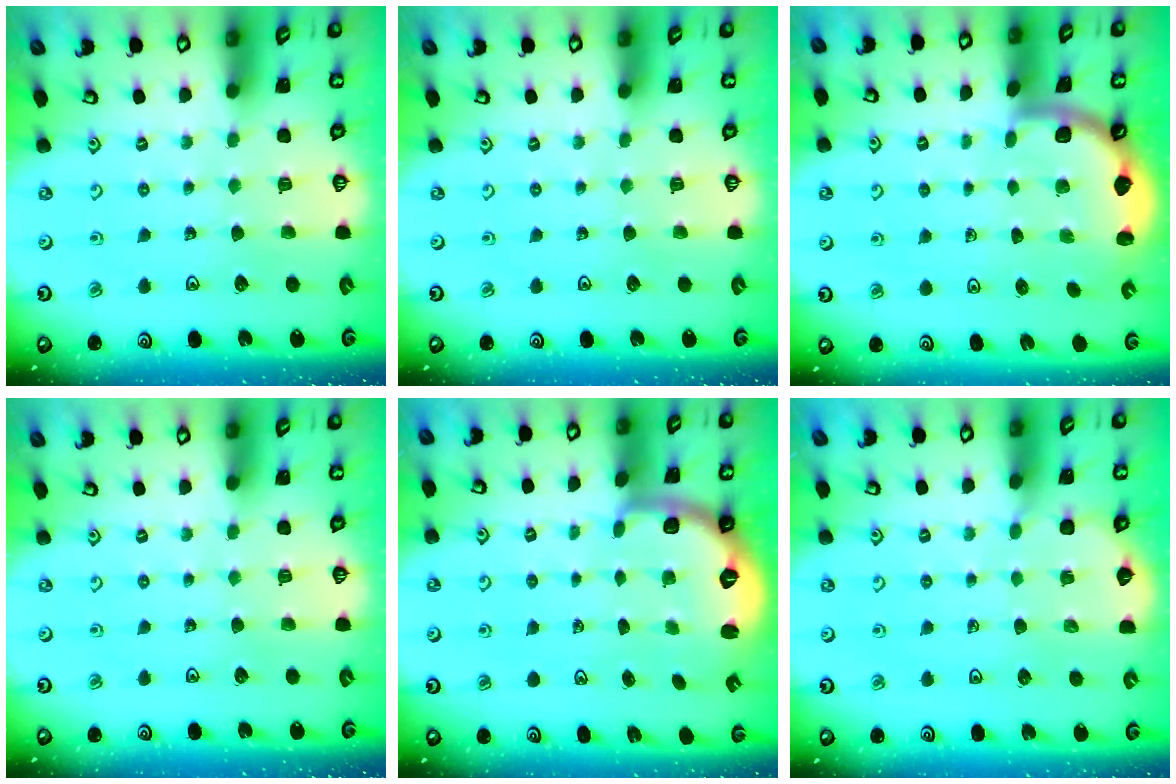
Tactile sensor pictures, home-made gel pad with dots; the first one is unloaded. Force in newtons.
{"total": 0.0}
{"total": 1.6, "press": 1.6, "slide": 0.1}
{"total": 0.0}
{"total": 2.7, "press": 1.7, "slide": 2.0}
{"total": 2.3, "press": 2.3, "slide": 0.1}